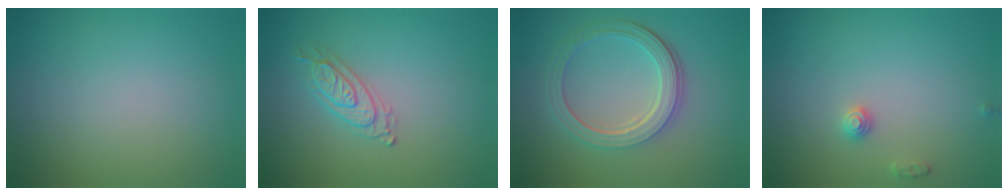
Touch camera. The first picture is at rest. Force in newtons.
{"total": 2.1, "press": 2.1, "slide": 0.5}
{"total": 5.4, "press": 3.9, "slide": 3.7}
{"total": 1.2, "press": 1.2, "slide": 0.0}